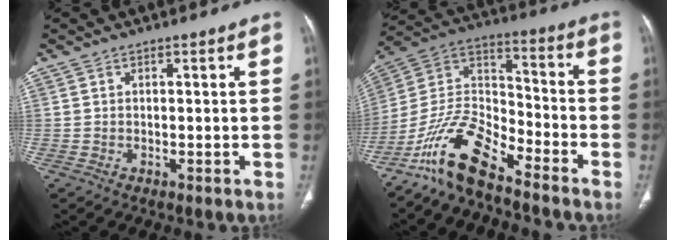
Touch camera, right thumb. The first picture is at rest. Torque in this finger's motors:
{"motor_torque": [0.23, 0.59, 1.45, -1.30, 0.14]}